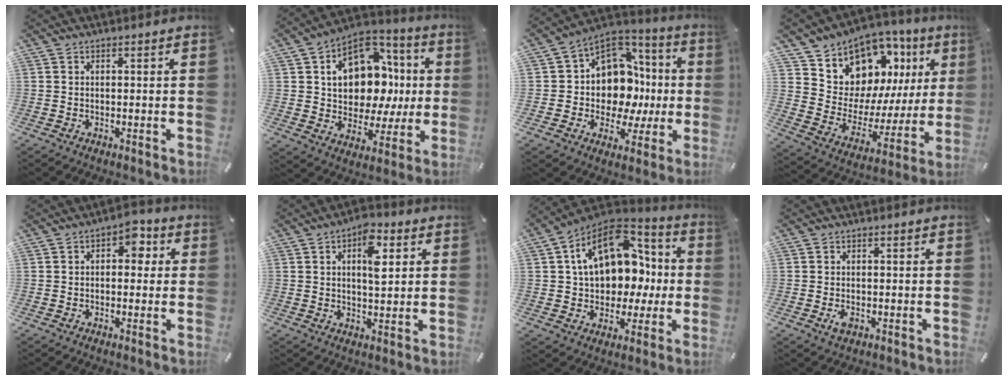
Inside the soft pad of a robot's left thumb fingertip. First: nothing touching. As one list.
[{"total": 15.7, "force": [3.4, 12.1, 9.4], "torque": [-0.137, -0.025, 0.067]}, {"total": 12.5, "force": [0.8, 11.4, 5.3], "torque": [-0.068, -0.040, 0.026]}, {"total": 11.7, "force": [8.7, 7.7, 1.3], "torque": [-0.030, -0.104, 0.163]}, {"total": 4.7, "force": [0.4, 3.2, 3.5], "torque": [-0.038, 0.003, -0.003]}, {"total": 8.4, "force": [2.7, 4.5, 6.6], "torque": [-0.079, -0.012, 0.038]}, {"total": 17.7, "force": [4.0, 13.1, 11.2], "torque": [-0.182, -0.014, 0.076]}, {"total": 2.3, "force": [-0.7, 1.4, 1.6], "torque": [-0.036, -0.001, -0.013]}]